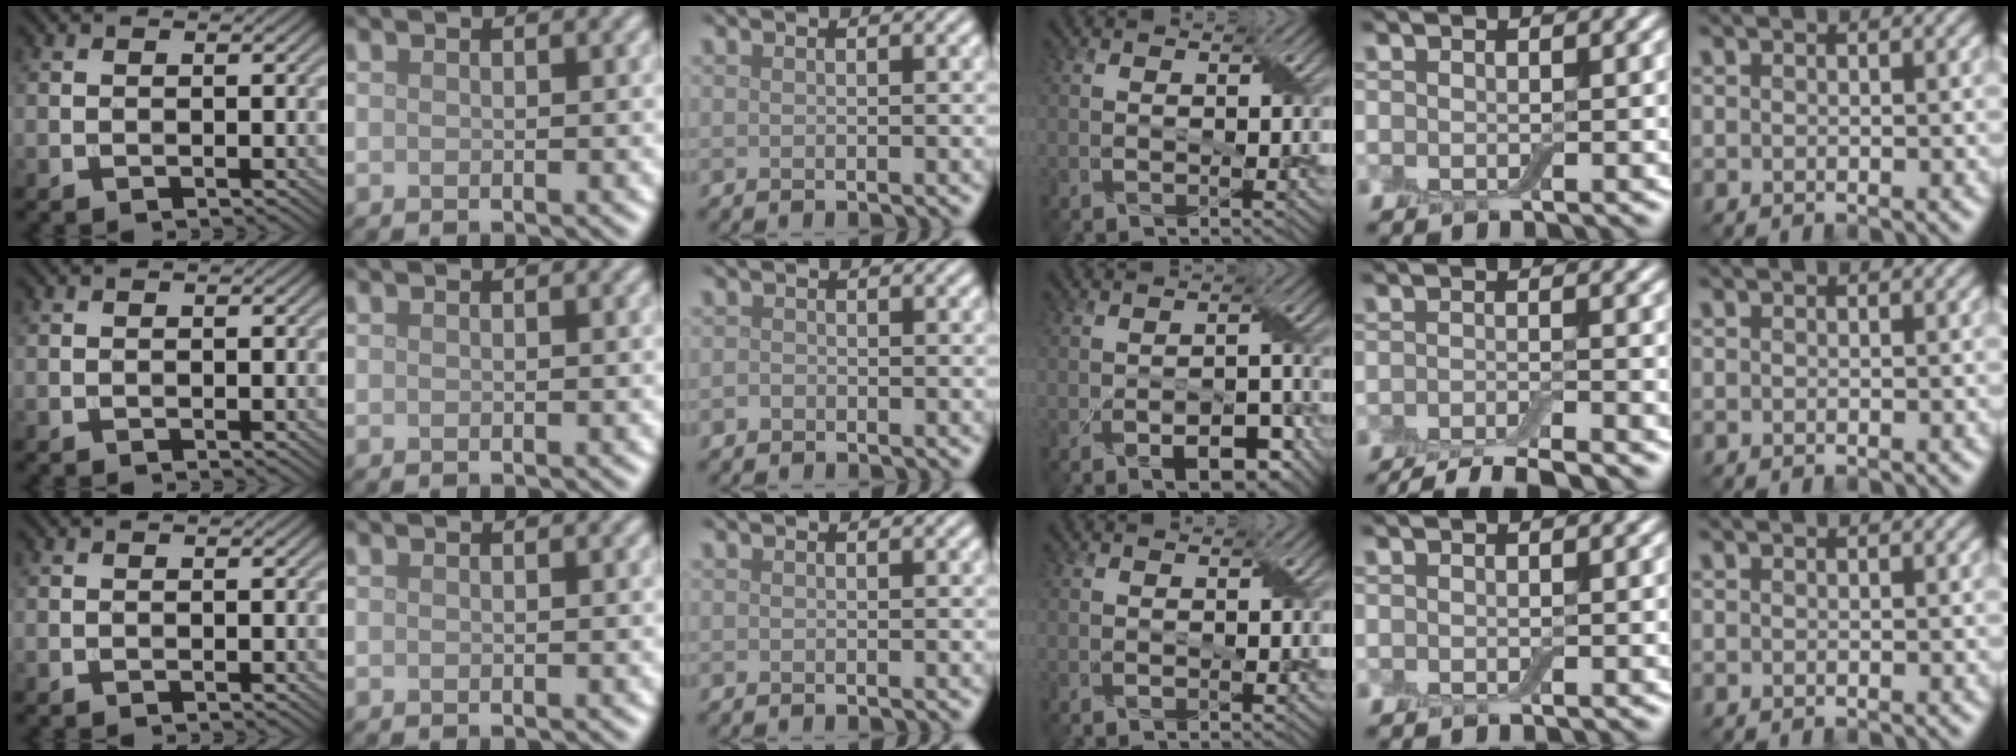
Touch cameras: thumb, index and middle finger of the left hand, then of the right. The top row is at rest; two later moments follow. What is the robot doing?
{"motion": "fold", "object": "cloth"}